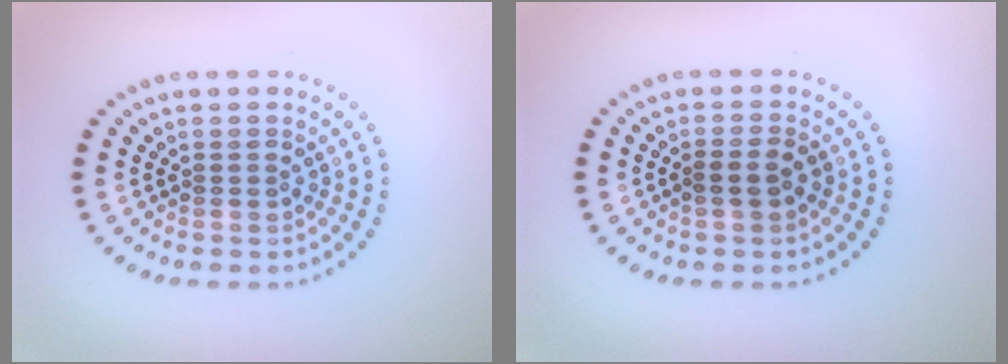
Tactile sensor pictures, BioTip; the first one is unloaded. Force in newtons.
{"total": 1.6, "press": 1.4, "slide": 0.8}